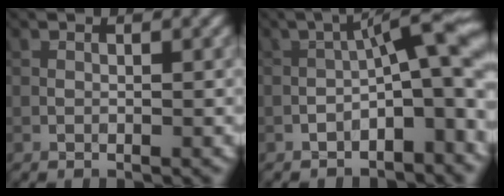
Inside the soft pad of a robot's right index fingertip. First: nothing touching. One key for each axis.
{"total": 6.6, "fx": -2.0, "fy": 2.0, "fz": 6.0, "tx": -0.071, "ty": 0.025, "tz": -0.040}